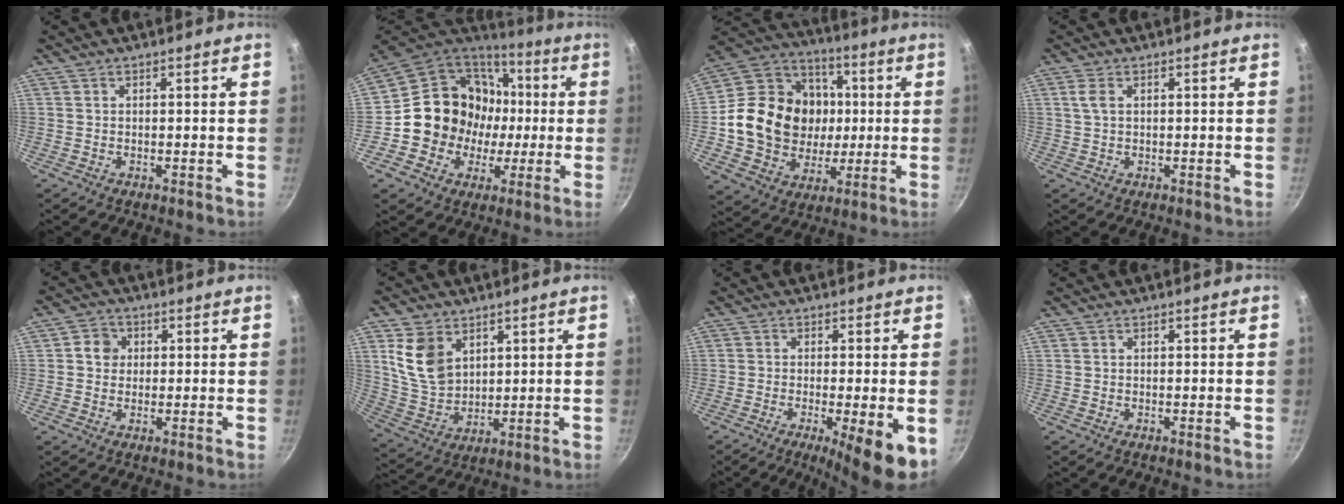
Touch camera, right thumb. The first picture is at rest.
{"total": 19.2, "force": [-0.2, 17.7, 7.6], "torque": [-0.109, 0.034, 0.004]}
{"total": 23.2, "force": [0.6, 19.6, 12.4], "torque": [-0.192, 0.025, 0.017]}
{"total": 2.7, "force": [0.8, 1.6, 2.1], "torque": [-0.045, 0.002, 0.014]}
{"total": 3.9, "force": [0.7, 3.6, 1.3], "torque": [0.004, 0.005, 0.004]}
{"total": 10.8, "force": [4.4, 7.7, 6.2], "torque": [-0.096, -0.024, 0.102]}
{"total": 8.6, "force": [-2.8, 1.3, 8.0], "torque": [-0.120, -0.005, -0.040]}
{"total": 0.0}